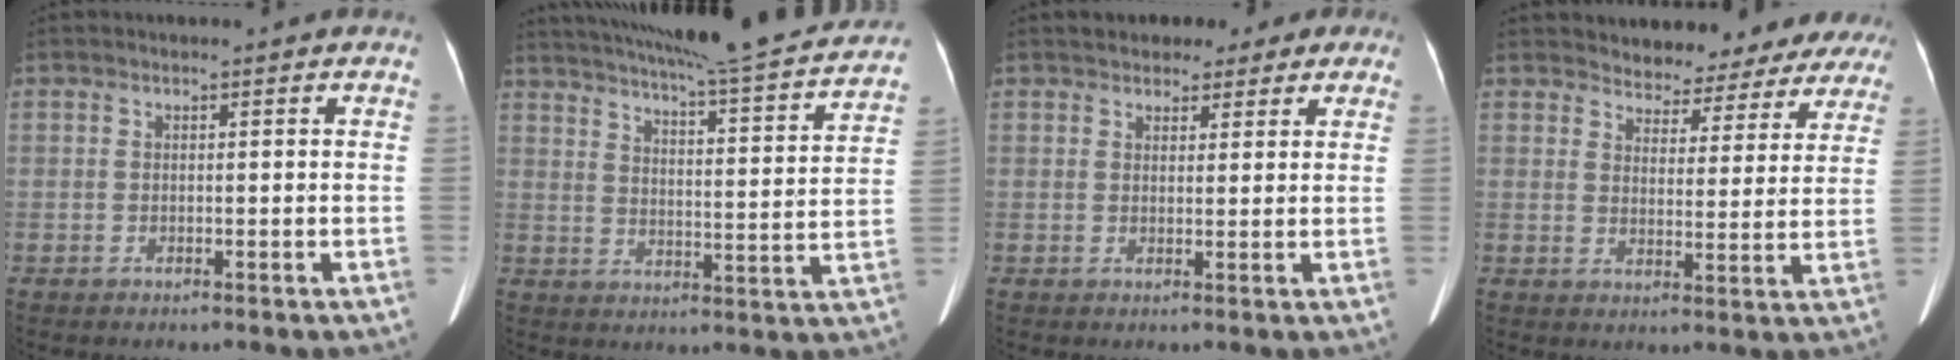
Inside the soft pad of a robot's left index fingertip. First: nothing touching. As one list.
[{"total": 25.7, "force": [22.7, 2.1, 11.8], "torque": [-0.191, -0.043, 0.292]}, {"total": 7.7, "force": [5.6, 4.2, 3.1], "torque": [-0.017, 0.007, 0.065]}, {"total": 15.5, "force": [14.6, 4.5, 2.7], "torque": [-0.008, -0.035, 0.154]}]